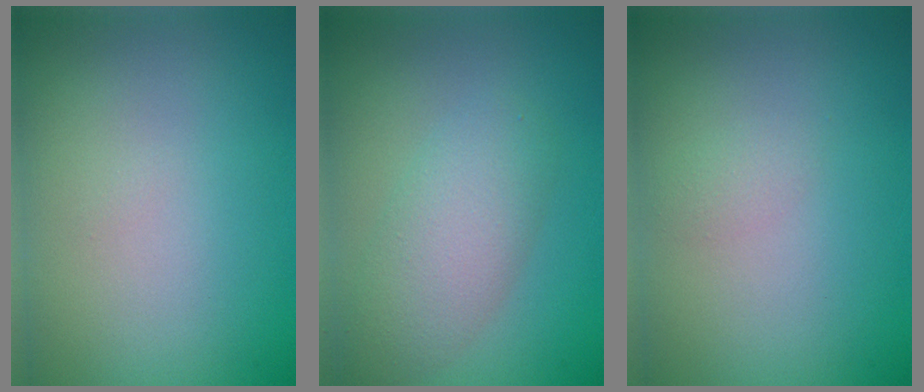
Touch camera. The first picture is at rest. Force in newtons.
{"total": 4.3, "press": 4.3, "slide": 0.1}
{"total": 0.8, "press": 0.8, "slide": 0.0}